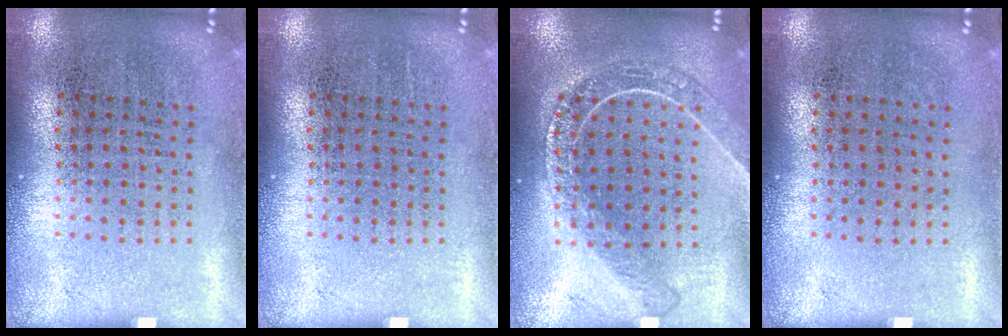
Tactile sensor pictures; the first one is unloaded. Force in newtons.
{"total": 0.0}
{"total": 1.8, "press": 1.6, "slide": 0.8}
{"total": 0.0}